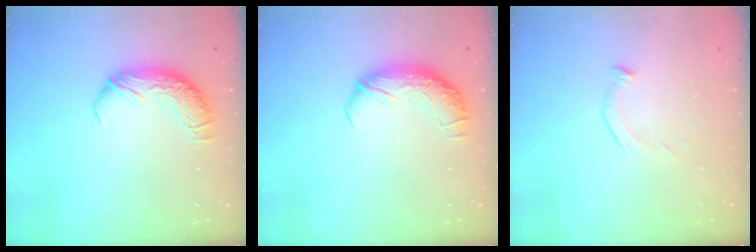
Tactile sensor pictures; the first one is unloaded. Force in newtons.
{"total": 2.3, "press": 0.9, "slide": 2.2}
{"total": 6.6, "press": 6.6, "slide": 0.6}